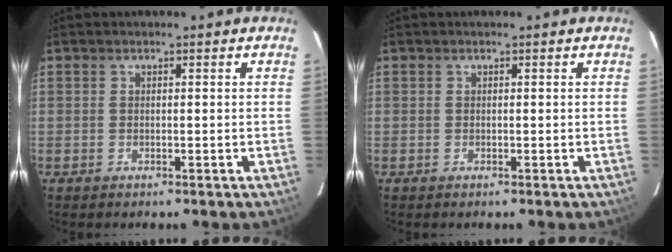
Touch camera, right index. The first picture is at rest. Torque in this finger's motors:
{"motor_torque": [-0.06, 0.42, 0.09, 0.00]}